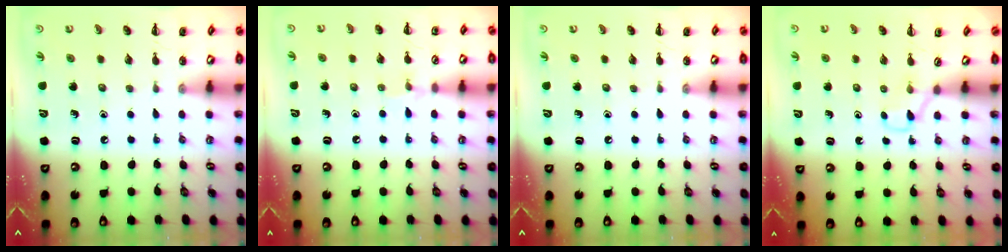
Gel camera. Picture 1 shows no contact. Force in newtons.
{"total": 4.9, "press": 4.6, "slide": 1.5}
{"total": 0.0}
{"total": 3.2, "press": 3.0, "slide": 1.2}